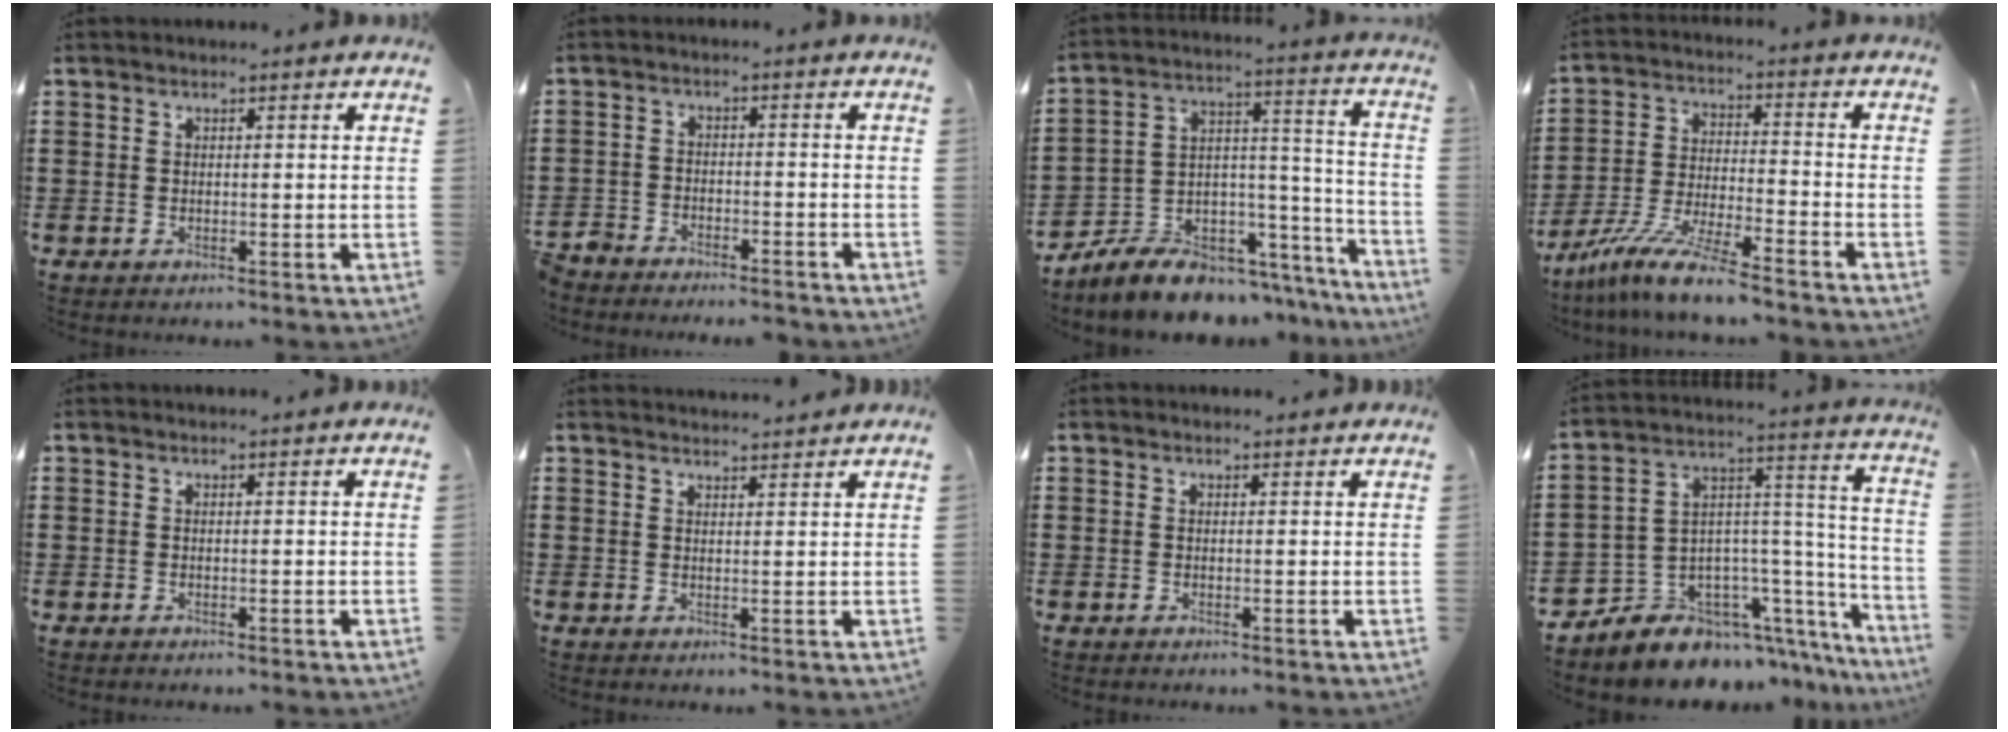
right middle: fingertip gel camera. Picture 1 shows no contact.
{"total": 3.9, "force": [-3.9, 0.5, -0.1], "torque": [-0.018, -0.003, -0.086]}
{"total": 7.2, "force": [-6.3, 3.2, 1.4], "torque": [-0.034, 0.002, -0.118]}
{"total": 9.9, "force": [-8.8, -0.3, 4.6], "torque": [-0.094, 0.001, -0.174]}
{"total": 0.0}
{"total": 2.3, "force": [2.3, -0.2, -0.3], "torque": [-0.001, -0.003, 0.044]}
{"total": 0.6, "force": [0.6, 0.1, 0.1], "torque": [0.003, -0.005, 0.010]}
{"total": 6.5, "force": [-5.1, 4.0, 0.0], "torque": [-0.023, -0.020, -0.094]}